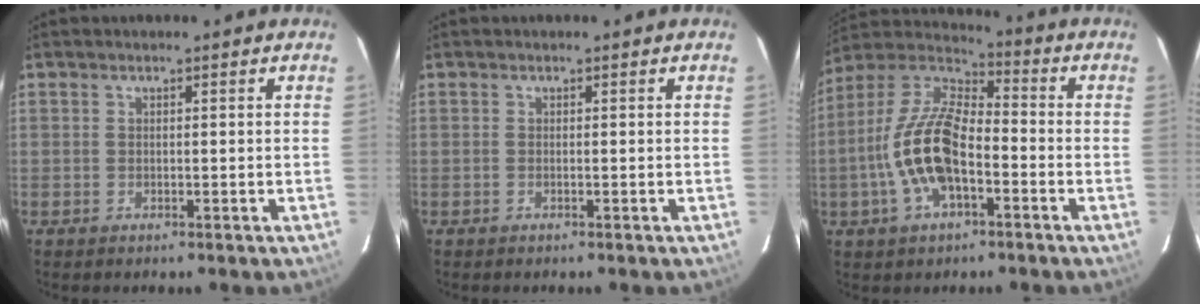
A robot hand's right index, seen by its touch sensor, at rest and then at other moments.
{"total": 0.0}
{"total": 15.3, "force": [-4.5, 7.0, 12.9], "torque": [-0.265, 0.005, -0.088]}